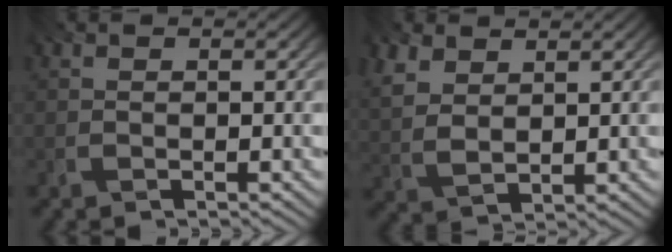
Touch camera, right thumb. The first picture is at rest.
{"total": 6.3, "force": [3.9, 3.4, 3.6], "torque": [-0.110, 0.002, 0.076]}